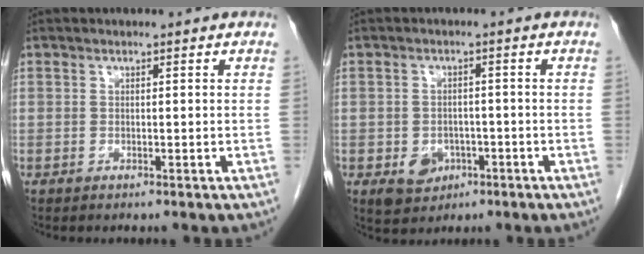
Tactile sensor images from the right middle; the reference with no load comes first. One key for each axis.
{"total": 4.5, "fx": -1.9, "fy": 3.5, "fz": 2.2, "tx": -0.033, "ty": 0.001, "tz": -0.019}